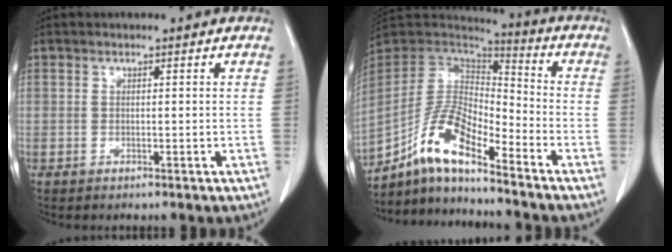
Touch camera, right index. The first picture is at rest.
{"total": 11.9, "force": [-8.1, 2.7, 8.2], "torque": [-0.173, 0.022, -0.152]}